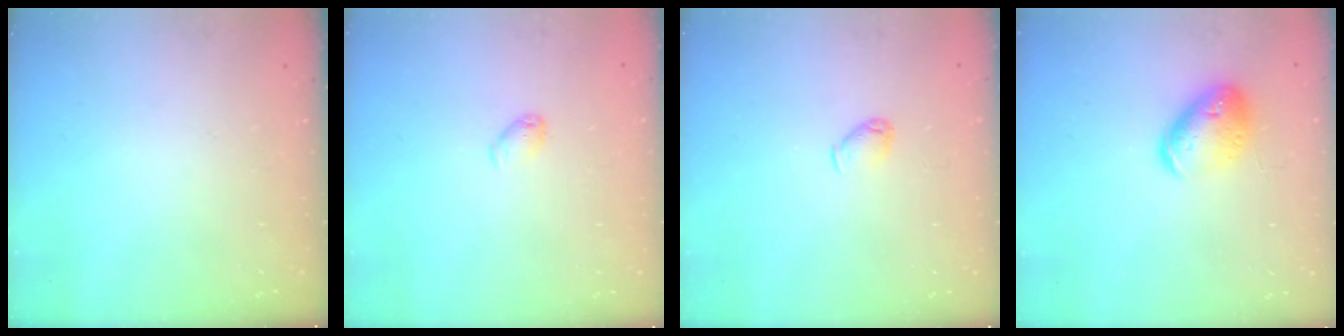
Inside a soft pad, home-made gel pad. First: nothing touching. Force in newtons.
{"total": 3.2, "press": 3.2, "slide": 0.5}
{"total": 3.8, "press": 3.7, "slide": 0.7}
{"total": 13.8, "press": 13.7, "slide": 2.1}